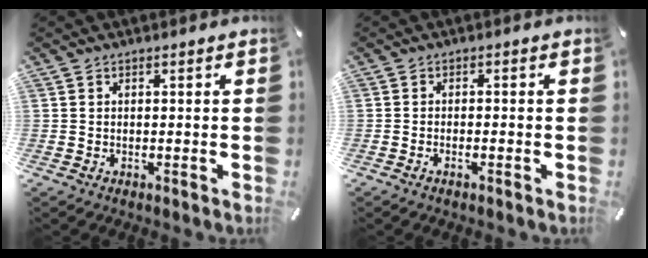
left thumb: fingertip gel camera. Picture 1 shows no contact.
{"total": 1.2, "force": [-0.6, 0.2, 1.0], "torque": [-0.018, -0.001, -0.011]}